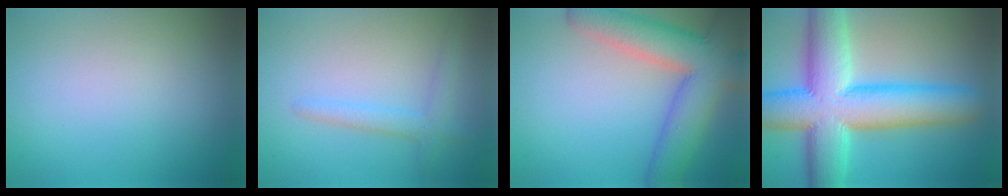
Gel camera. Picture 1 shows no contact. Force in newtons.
{"total": 2.2, "press": 2.2, "slide": 0.1}
{"total": 8.8, "press": 8.8, "slide": 0.5}
{"total": 13.2, "press": 13.2, "slide": 0.5}